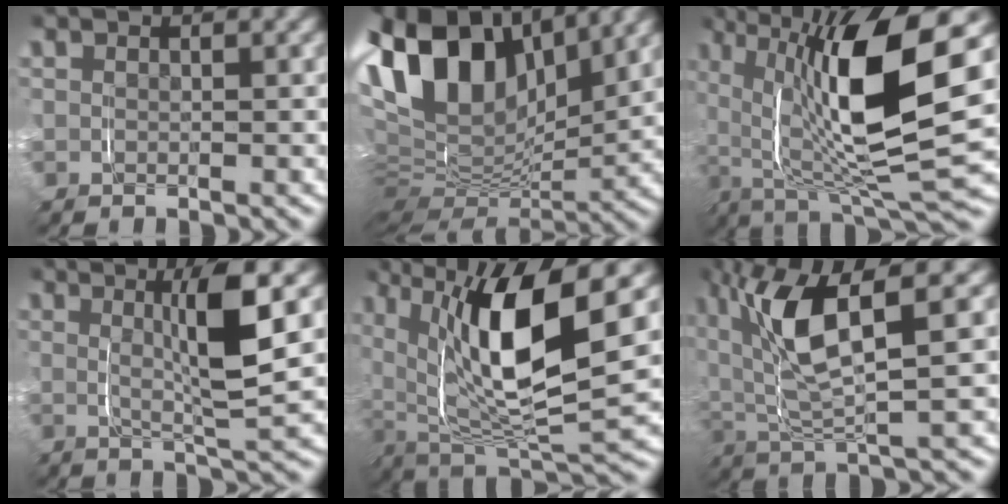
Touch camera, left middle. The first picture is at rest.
{"total": 17.9, "force": [5.4, 11.4, 12.7], "torque": [-0.259, 0.005, 0.077]}
{"total": 14.8, "force": [1.4, 5.2, 13.7], "torque": [-0.207, 0.013, 0.016]}
{"total": 5.2, "force": [1.1, 0.0, 5.1], "torque": [-0.091, -0.004, 0.014]}
{"total": 13.0, "force": [2.5, 5.8, 11.4], "torque": [-0.195, 0.006, 0.036]}
{"total": 7.4, "force": [2.0, 2.6, 6.7], "torque": [-0.147, 0.003, 0.030]}